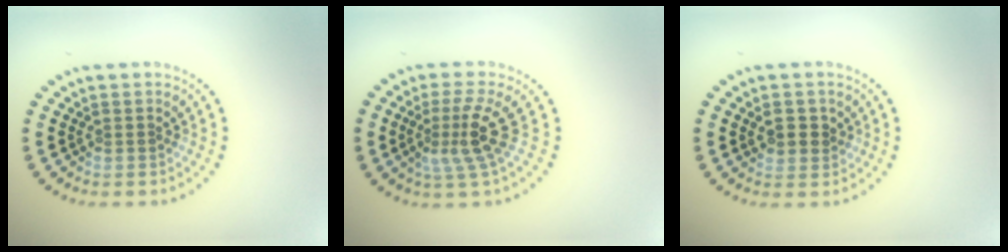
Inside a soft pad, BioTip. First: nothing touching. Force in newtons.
{"total": 3.6, "press": 2.4, "slide": 2.7}
{"total": 2.3, "press": 2.1, "slide": 0.8}